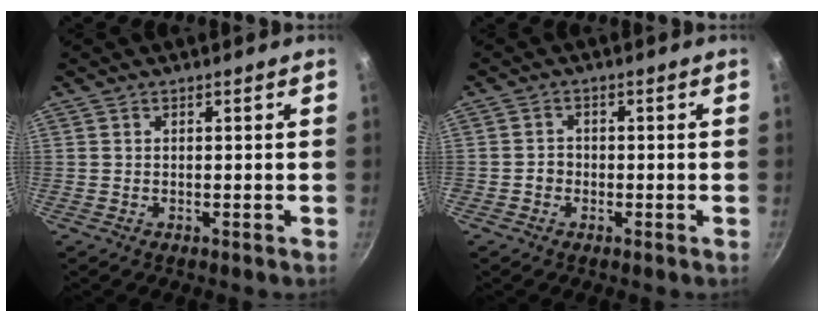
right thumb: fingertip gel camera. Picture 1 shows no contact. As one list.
[{"total": 1.9, "force": [-0.8, 1.6, 0.5], "torque": [0.003, 0.008, -0.014]}]